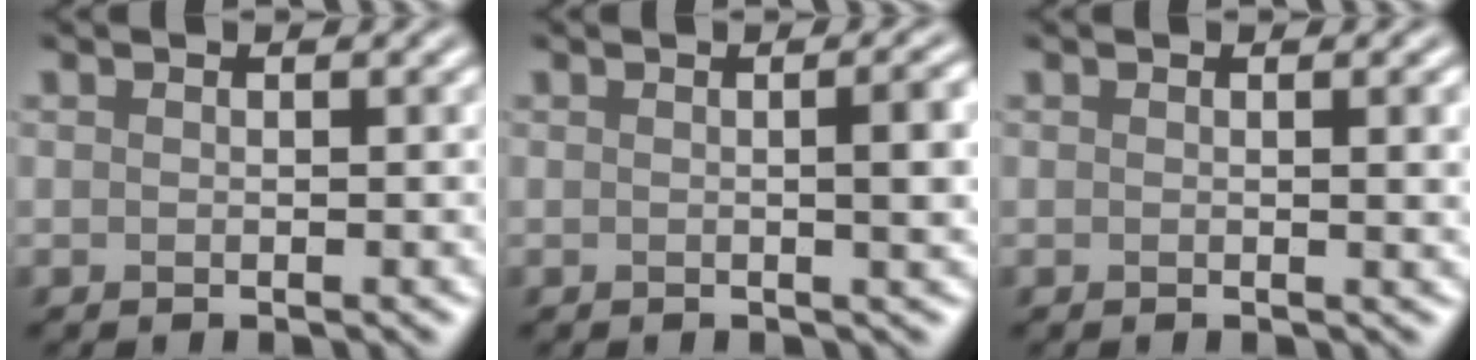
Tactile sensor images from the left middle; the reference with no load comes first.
{"total": 3.8, "force": [0.2, 1.1, 3.6], "torque": [-0.037, 0.010, 0.000]}
{"total": 2.1, "force": [0.3, 0.6, 2.0], "torque": [-0.020, 0.003, 0.000]}